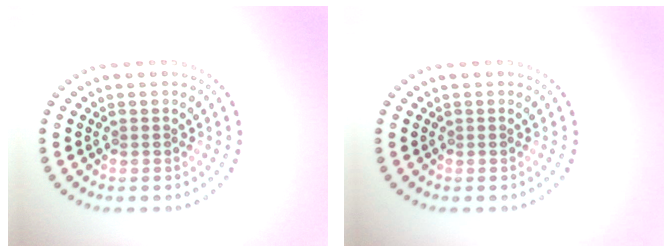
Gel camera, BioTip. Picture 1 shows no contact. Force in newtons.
{"total": 0.0}